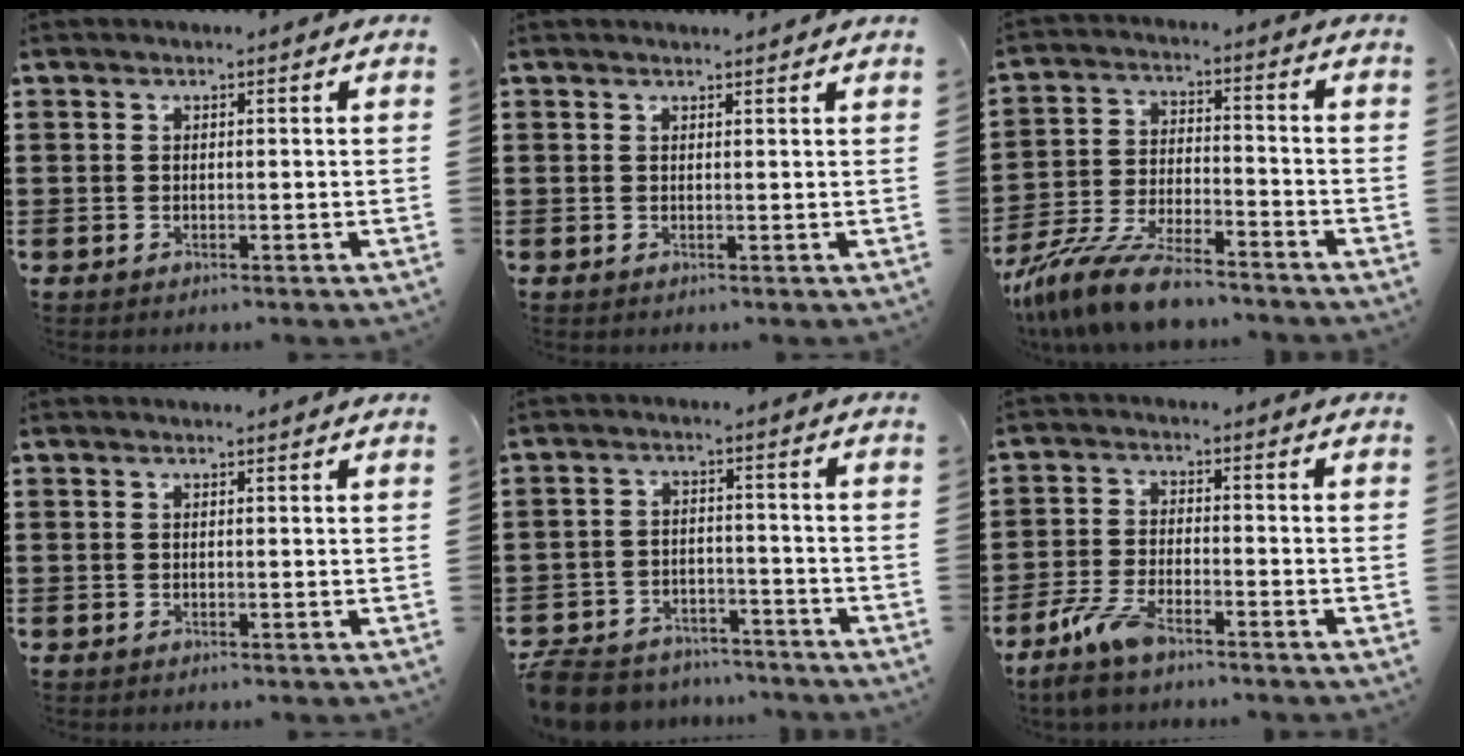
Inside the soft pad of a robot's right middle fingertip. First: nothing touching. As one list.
[{"total": 0.7, "force": [0.7, -0.1, 0.0], "torque": [-0.001, -0.003, 0.013]}, {"total": 10.2, "force": [-9.0, 1.6, 4.5], "torque": [-0.096, 0.016, -0.176]}, {"total": 0.0}, {"total": 6.0, "force": [-5.7, 1.5, 0.9], "torque": [-0.035, 0.009, -0.119]}, {"total": 6.2, "force": [-4.5, 1.8, 3.8], "torque": [-0.094, -0.008, -0.090]}]